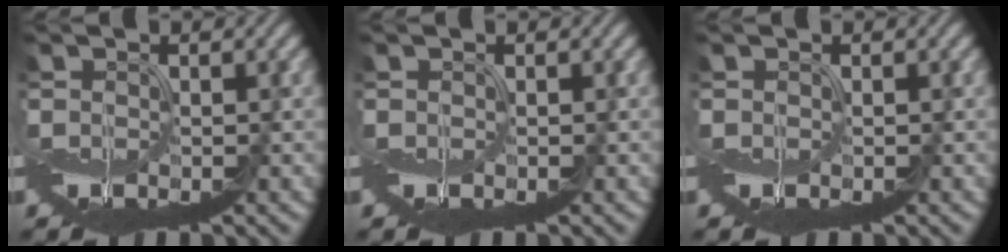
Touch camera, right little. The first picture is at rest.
{"total": 0.0}
{"total": 0.0}